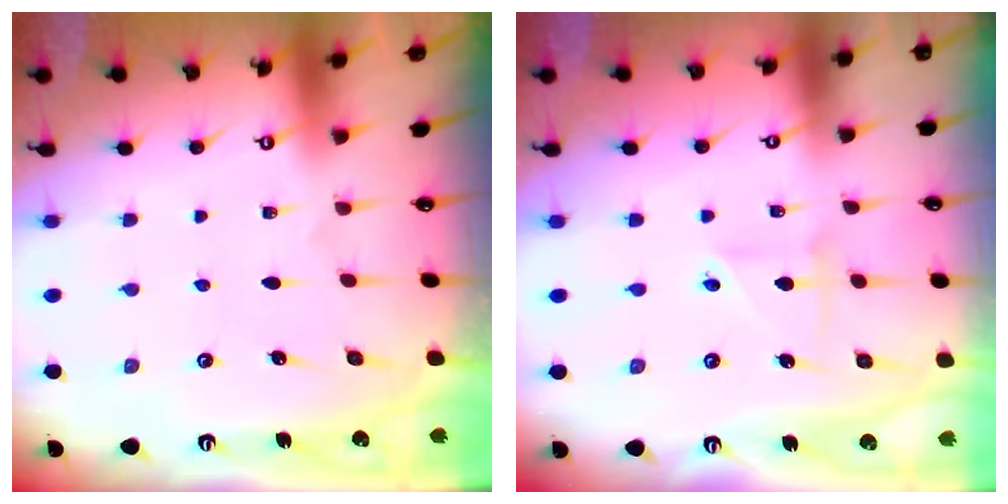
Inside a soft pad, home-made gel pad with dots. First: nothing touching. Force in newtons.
{"total": 2.3, "press": 2.3, "slide": 0.4}